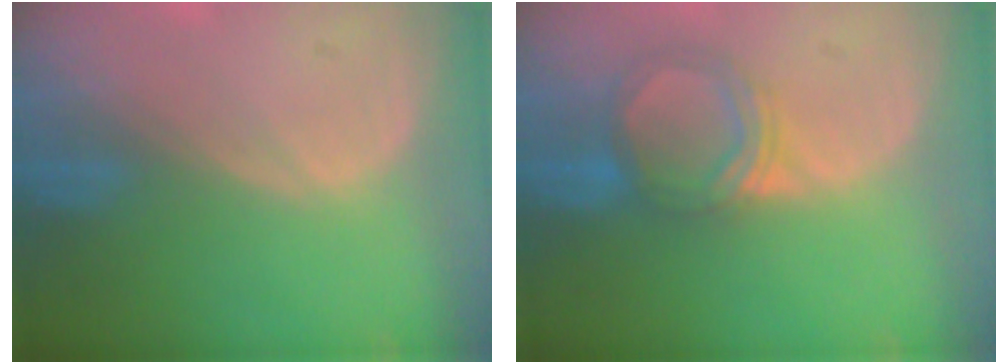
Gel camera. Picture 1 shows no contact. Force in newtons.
{"total": 5.5, "press": 5.2, "slide": 1.8}